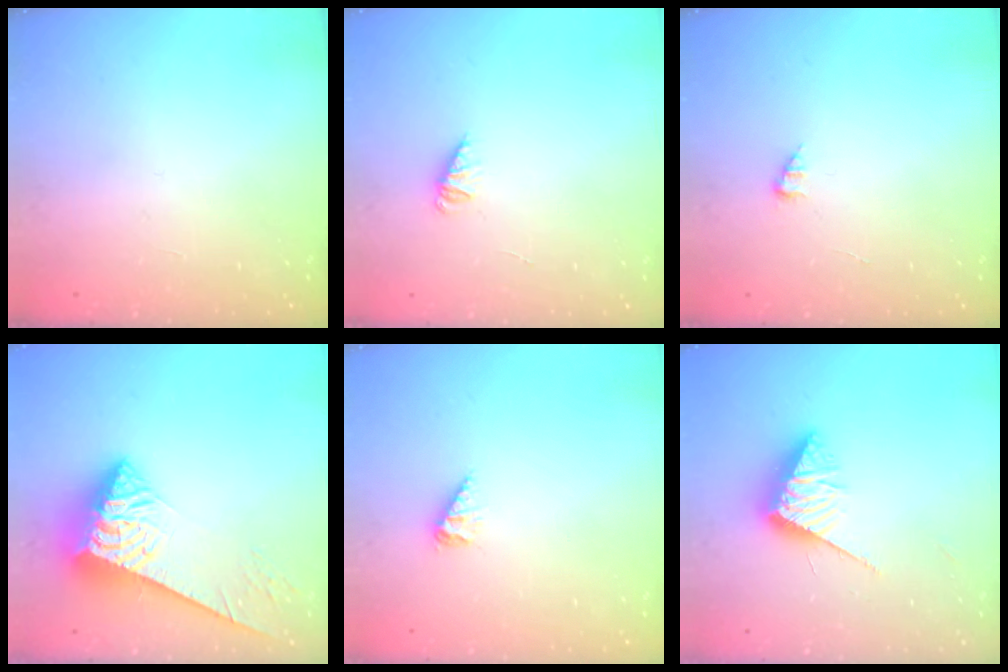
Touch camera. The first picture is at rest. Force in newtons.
{"total": 1.1, "press": 1.1, "slide": 0.2}
{"total": 1.2, "press": 1.2, "slide": 0.2}
{"total": 8.0, "press": 7.9, "slide": 1.4}
{"total": 3.4, "press": 3.4, "slide": 0.5}
{"total": 9.6, "press": 9.6, "slide": 0.2}